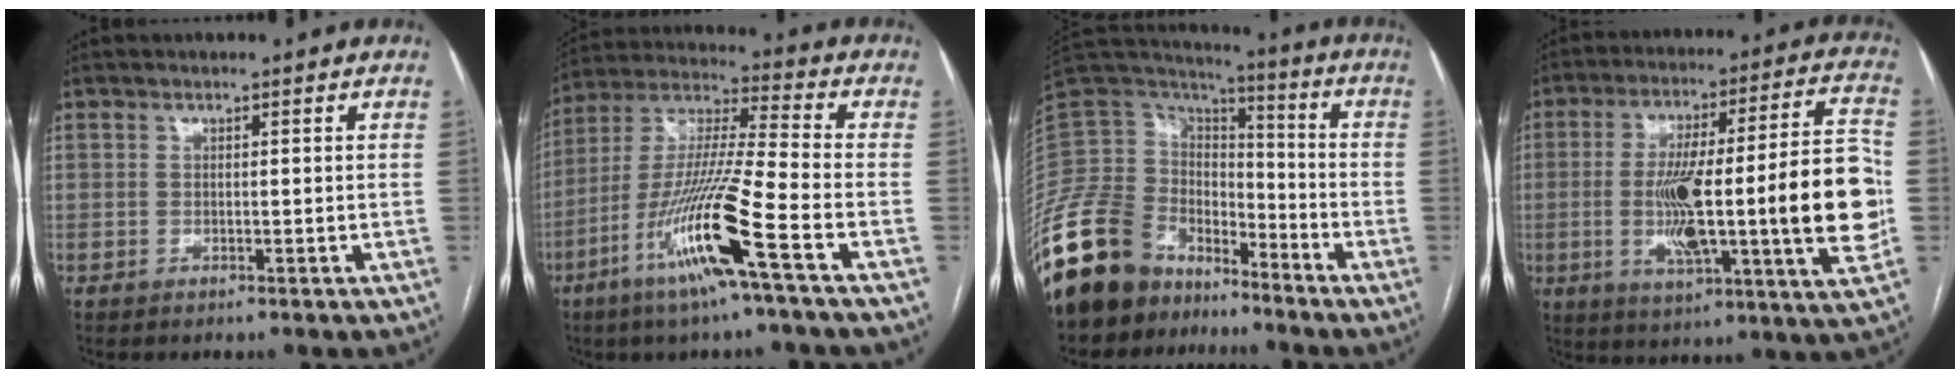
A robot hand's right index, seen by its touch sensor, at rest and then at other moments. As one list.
[{"total": 16.2, "force": [-7.5, -0.8, 14.3], "torque": [-0.291, -0.020, -0.146]}, {"total": 18.6, "force": [-13.2, 11.1, 7.0], "torque": [-0.153, 0.054, -0.241]}, {"total": 24.6, "force": [-2.4, 2.5, 24.3], "torque": [-0.331, 0.017, -0.037]}]